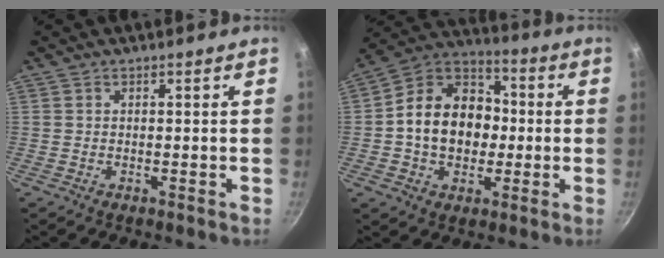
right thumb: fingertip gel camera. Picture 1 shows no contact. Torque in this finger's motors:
{"motor_torque": [-0.56, 1.19, 0.73, 0.41, 0.14]}